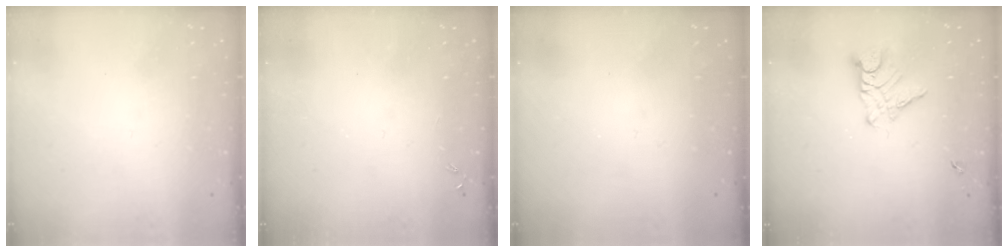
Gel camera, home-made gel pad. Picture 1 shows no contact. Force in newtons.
{"total": 0.0}
{"total": 0.0}
{"total": 8.4, "press": 8.4, "slide": 0.7}